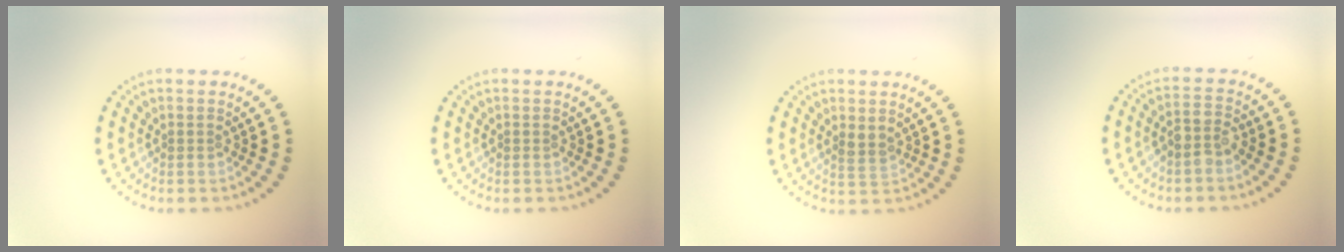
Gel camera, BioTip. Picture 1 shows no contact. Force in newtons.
{"total": 0.0}
{"total": 1.4, "press": 1.2, "slide": 0.7}
{"total": 2.3, "press": 2.1, "slide": 1.0}